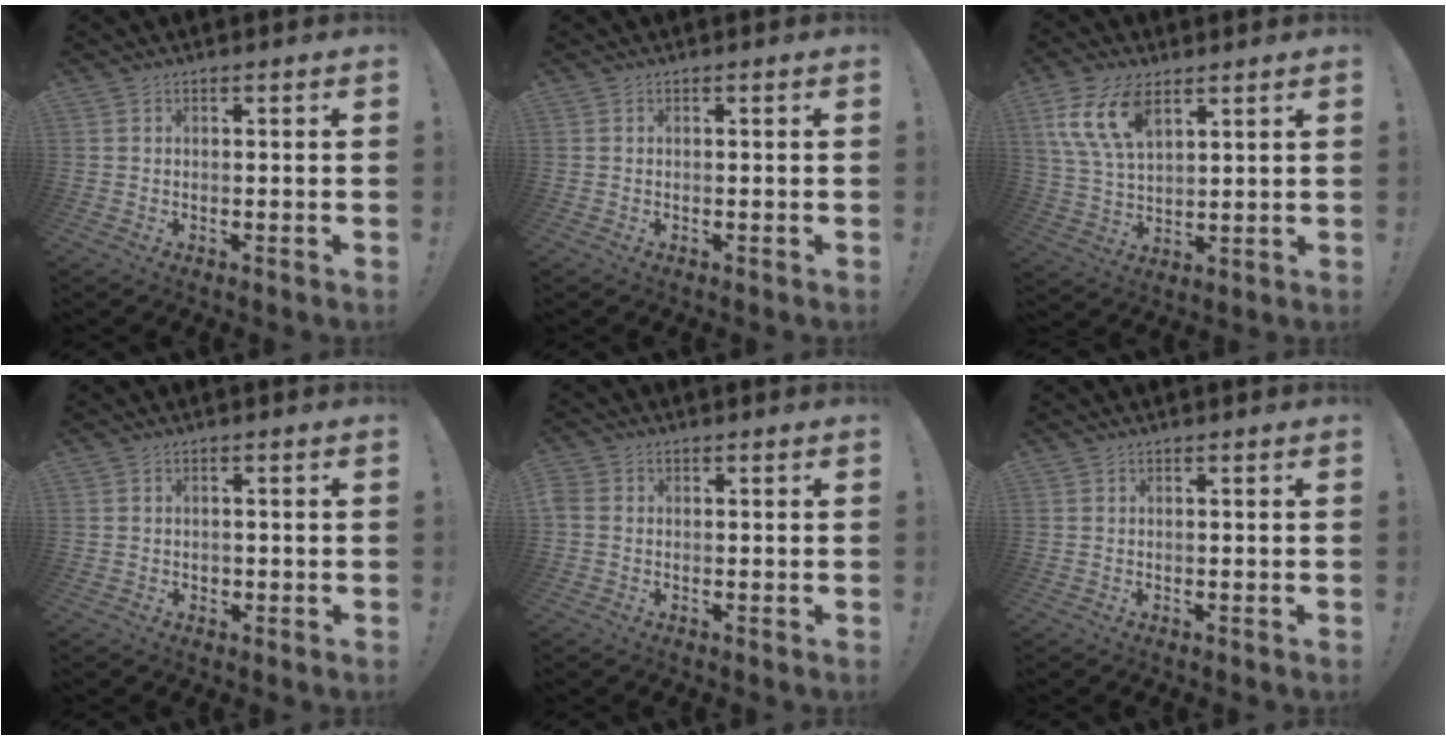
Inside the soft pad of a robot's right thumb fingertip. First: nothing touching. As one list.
[{"total": 0.0}, {"total": 13.5, "force": [7.2, 7.2, 8.9], "torque": [-0.182, -0.017, 0.137]}, {"total": 0.9, "force": [-0.1, 0.9, 0.3], "torque": [0.002, -0.002, -0.004]}, {"total": 1.9, "force": [-0.2, 1.6, 1.0], "torque": [-0.022, 0.007, -0.002]}, {"total": 0.0}]